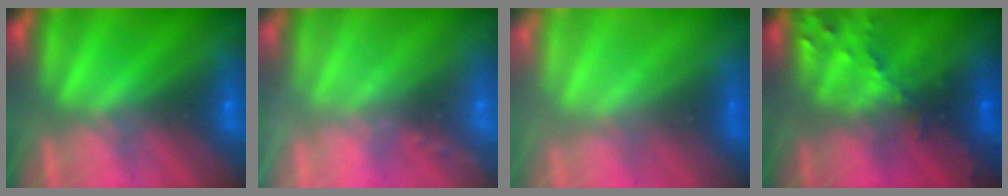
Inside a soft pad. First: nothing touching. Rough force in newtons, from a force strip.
{"total": 2.4}
{"total": 9.6}
{"total": 9.8}